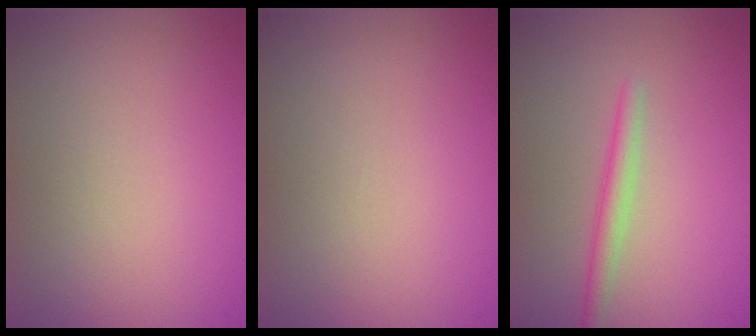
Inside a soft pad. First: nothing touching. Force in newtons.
{"total": 0.0}
{"total": 1.8, "press": 1.8, "slide": 0.1}